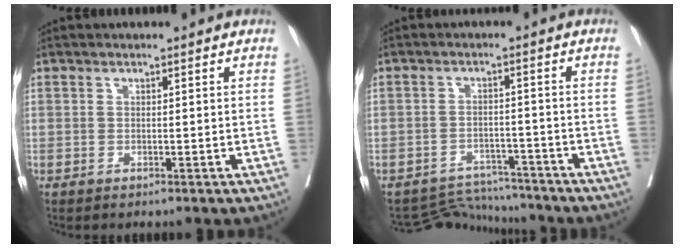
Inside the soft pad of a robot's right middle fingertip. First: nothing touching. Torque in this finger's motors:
{"motor_torque": [-0.76, -0.51, -0.27, -0.09]}